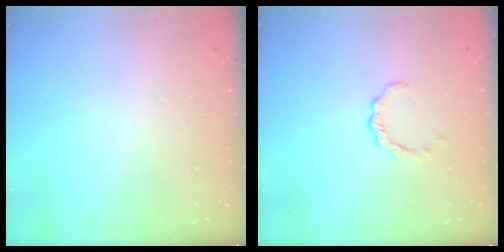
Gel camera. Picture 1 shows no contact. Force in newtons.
{"total": 2.6, "press": 2.5, "slide": 0.3}